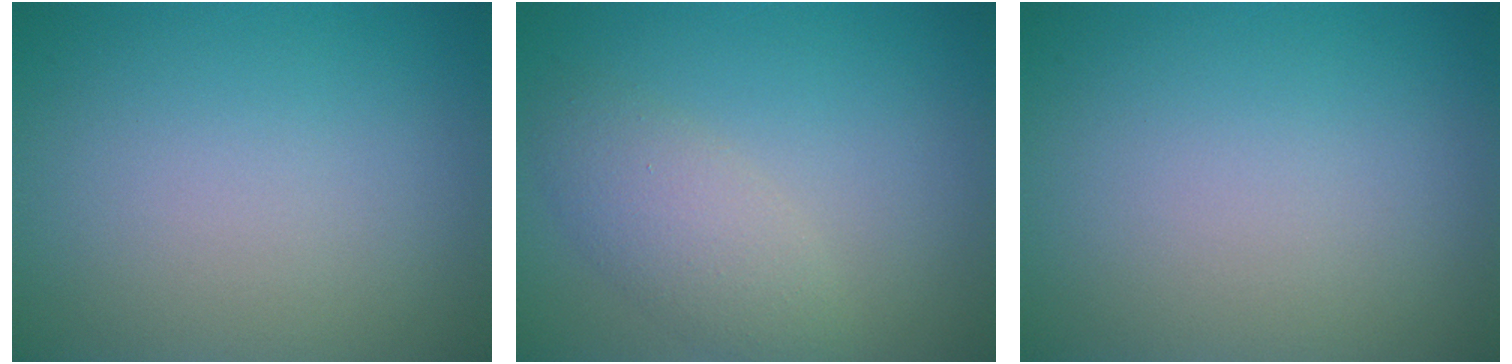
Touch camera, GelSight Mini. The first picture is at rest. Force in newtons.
{"total": 3.2, "press": 3.2, "slide": 0.3}
{"total": 0.0}